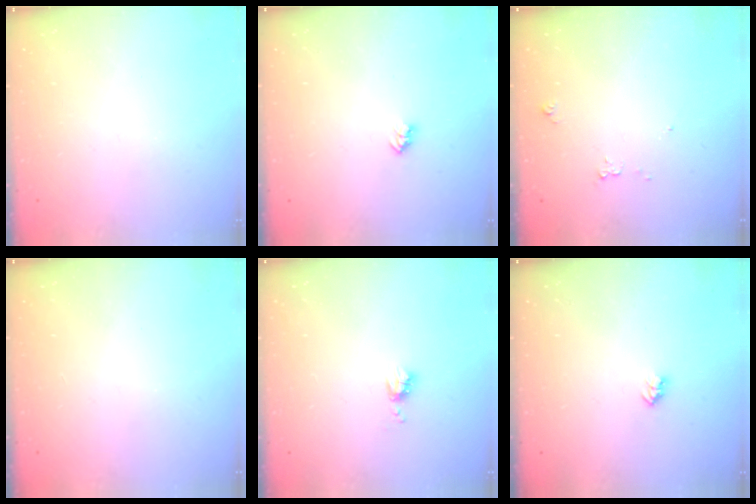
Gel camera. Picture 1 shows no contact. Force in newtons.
{"total": 2.6, "press": 2.6, "slide": 0.4}
{"total": 5.5, "press": 5.5, "slide": 0.7}
{"total": 1.1, "press": 1.1, "slide": 0.1}
{"total": 4.1, "press": 4.0, "slide": 0.5}
{"total": 2.6, "press": 2.6, "slide": 0.4}